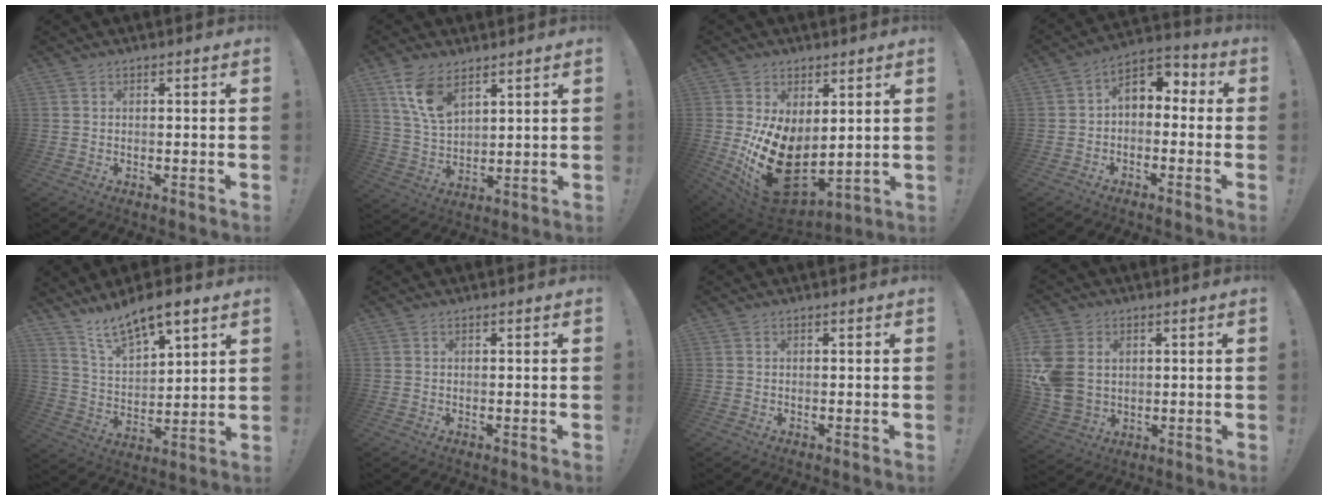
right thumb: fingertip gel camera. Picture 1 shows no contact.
{"total": 10.8, "force": [6.8, 5.4, 6.3], "torque": [-0.122, -0.029, 0.130]}
{"total": 18.5, "force": [-1.2, 12.0, 14.0], "torque": [-0.242, -0.013, -0.001]}
{"total": 6.6, "force": [0.4, 4.9, 4.4], "torque": [-0.065, 0.008, 0.014]}
{"total": 11.2, "force": [9.3, 3.6, 5.2], "torque": [-0.103, -0.064, 0.168]}
{"total": 0.0}
{"total": 0.0}
{"total": 12.3, "force": [2.5, 9.7, 7.2], "torque": [-0.150, -0.011, 0.048]}